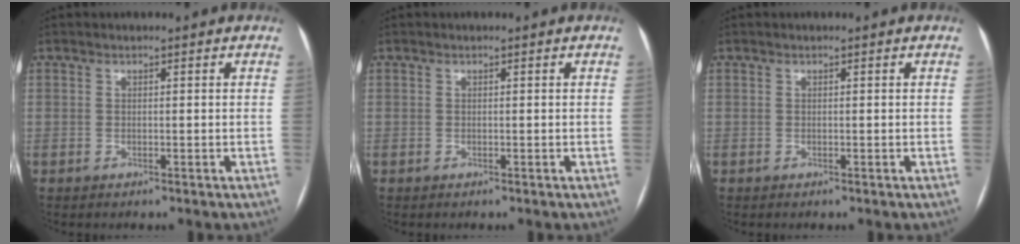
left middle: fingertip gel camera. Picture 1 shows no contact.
{"total": 0.0}
{"total": 0.0}